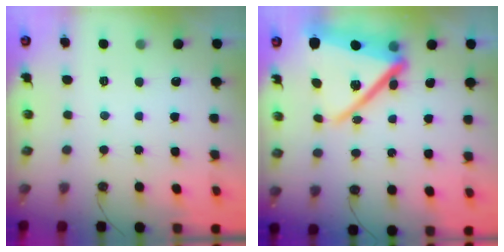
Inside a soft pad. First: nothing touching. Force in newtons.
{"total": 22.8, "press": 22.8, "slide": 1.8}